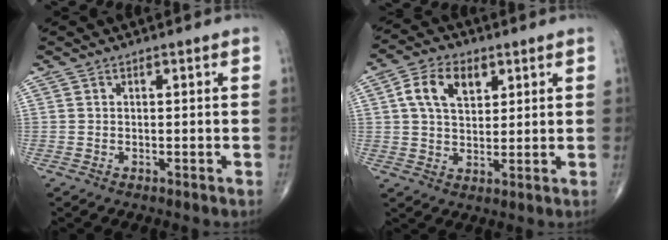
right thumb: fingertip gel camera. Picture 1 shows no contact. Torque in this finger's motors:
{"motor_torque": [-0.07, 0.21, 0.12, 0.08, 0.16]}